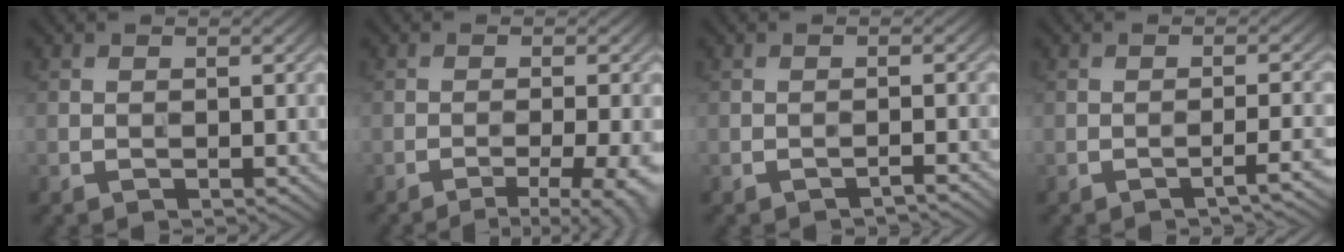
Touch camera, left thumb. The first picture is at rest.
{"total": 6.0, "force": [-3.4, 1.2, 4.8], "torque": [-0.068, 0.007, -0.045]}
{"total": 1.3, "force": [-1.2, -0.2, 0.4], "torque": [-0.005, 0.009, -0.022]}
{"total": 2.2, "force": [-1.4, -0.3, 1.6], "torque": [-0.026, 0.016, -0.031]}